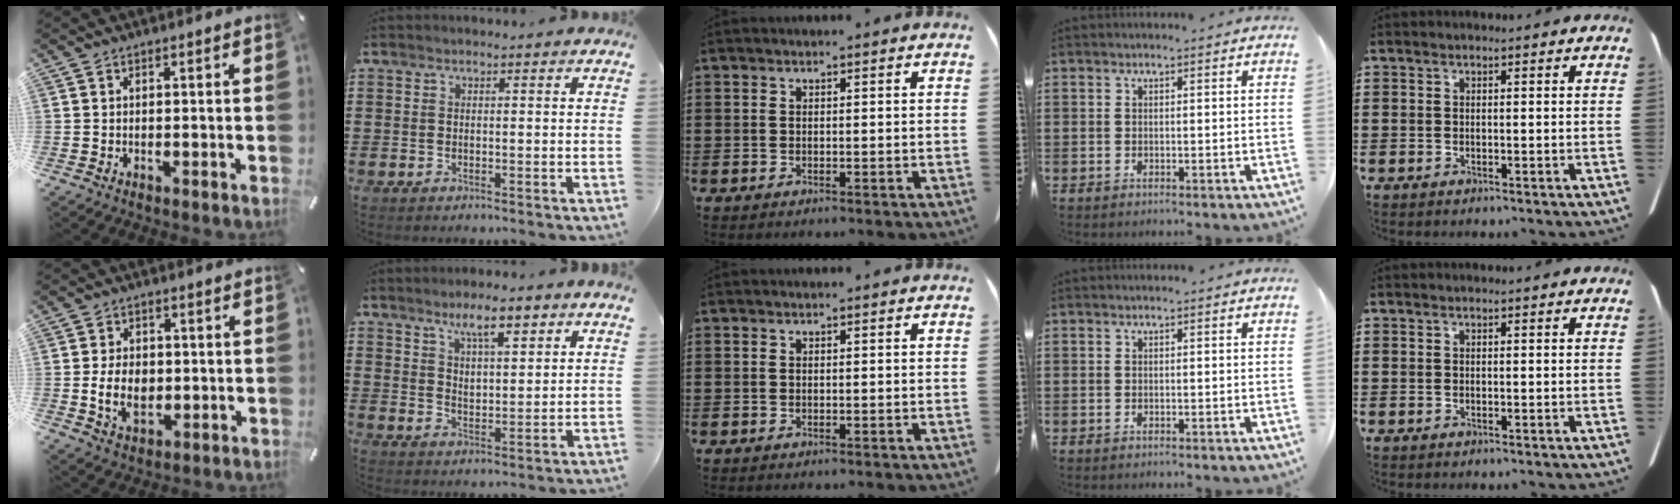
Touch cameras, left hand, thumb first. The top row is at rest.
{"thumb": {"total": 8.1, "force": [-0.8, 6.0, 5.5], "torque": [-0.116, -0.004, -0.019]}, "index": {"total": 6.5, "force": [5.4, 1.4, 3.4], "torque": [-0.063, -0.016, 0.094]}}